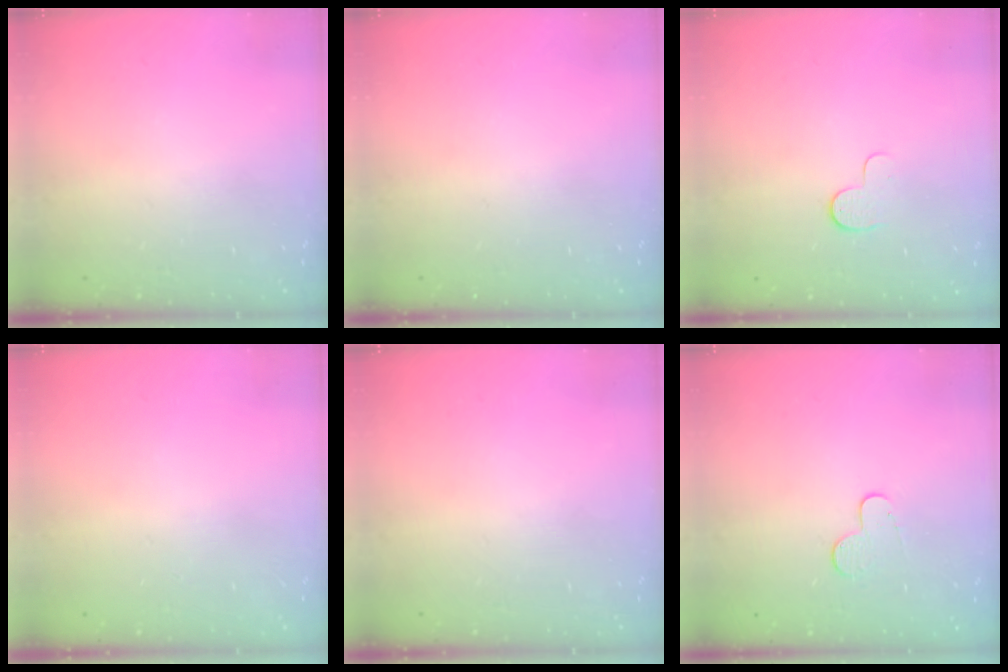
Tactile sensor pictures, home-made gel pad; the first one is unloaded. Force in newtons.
{"total": 0.0}
{"total": 5.2, "press": 5.2, "slide": 0.5}
{"total": 0.6, "press": 0.6, "slide": 0.2}
{"total": 0.0}
{"total": 6.4, "press": 6.4, "slide": 0.5}